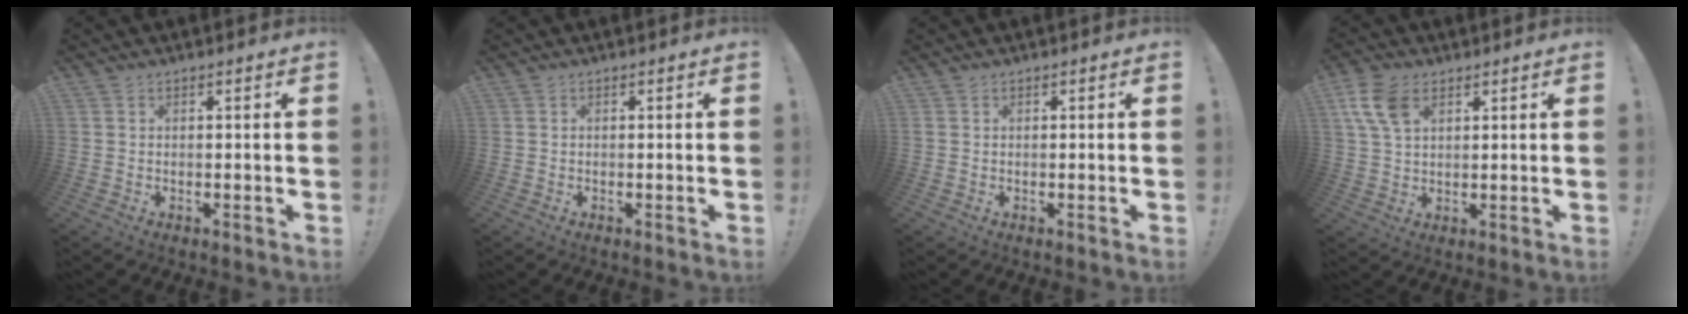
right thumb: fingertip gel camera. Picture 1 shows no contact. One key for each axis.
{"total": 0.0}
{"total": 0.0}
{"total": 9.1, "fx": 4.1, "fy": 5.5, "fz": 5.9, "tx": -0.126, "ty": -0.003, "tz": 0.081}